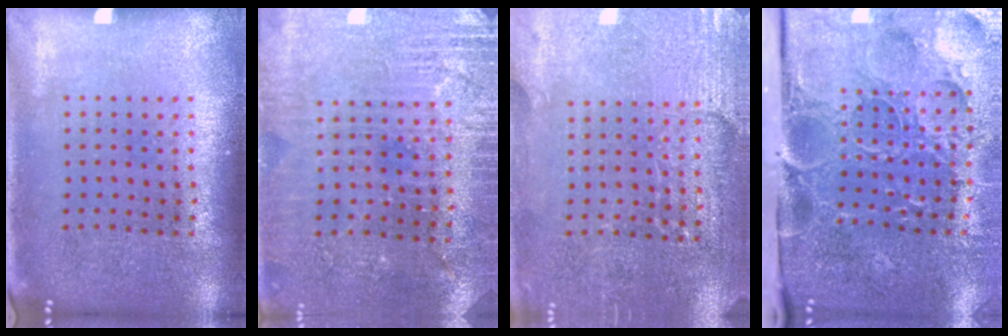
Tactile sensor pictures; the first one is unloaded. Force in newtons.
{"total": 2.8, "press": 2.8, "slide": 0.5}
{"total": 2.9, "press": 2.9, "slide": 0.5}
{"total": 5.2, "press": 4.1, "slide": 3.2}